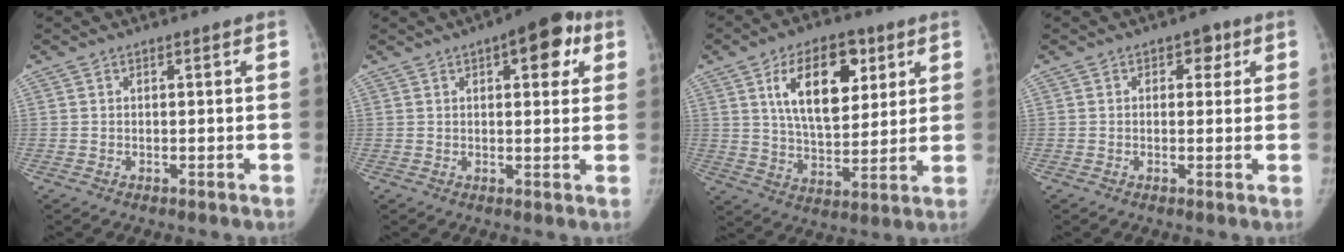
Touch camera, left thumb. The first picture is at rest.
{"total": 9.5, "force": [4.2, 4.1, 7.4], "torque": [-0.059, -0.002, 0.047]}
{"total": 16.1, "force": [6.3, 8.9, 11.9], "torque": [-0.147, -0.025, 0.111]}
{"total": 3.1, "force": [1.2, 2.2, 1.8], "torque": [0.007, 0.000, 0.011]}